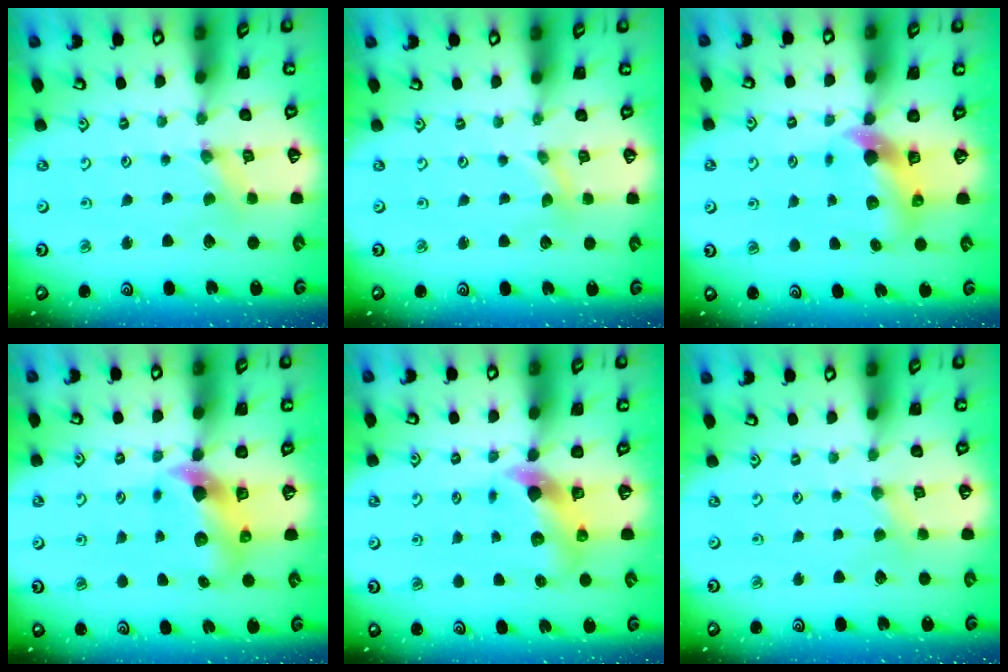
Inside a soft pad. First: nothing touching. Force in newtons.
{"total": 0.0}
{"total": 6.4, "press": 6.3, "slide": 1.1}
{"total": 7.6, "press": 7.5, "slide": 1.1}
{"total": 7.2, "press": 7.1, "slide": 1.0}
{"total": 1.8, "press": 1.8, "slide": 0.3}